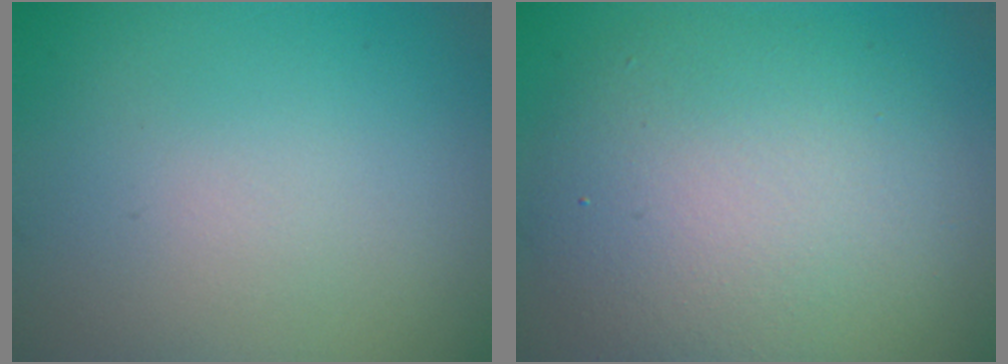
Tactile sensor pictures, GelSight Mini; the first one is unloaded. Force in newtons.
{"total": 8.3, "press": 8.3, "slide": 0.4}